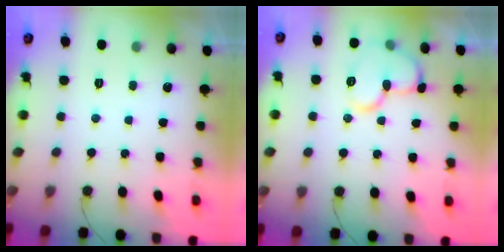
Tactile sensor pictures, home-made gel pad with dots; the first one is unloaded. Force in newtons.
{"total": 11.3, "press": 11.3, "slide": 0.6}